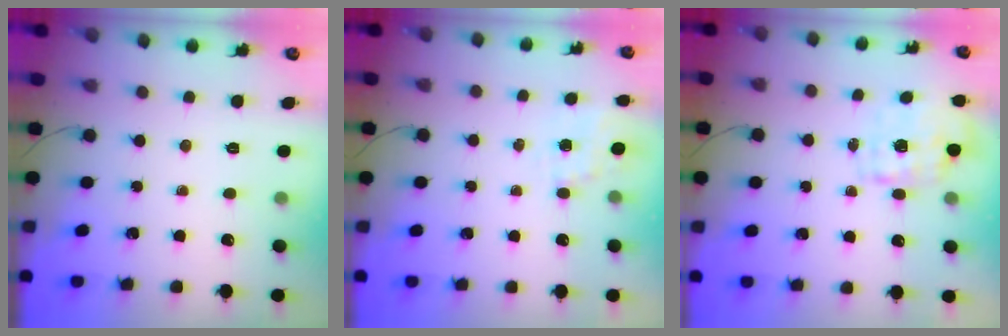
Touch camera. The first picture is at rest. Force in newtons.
{"total": 4.7, "press": 4.5, "slide": 1.4}
{"total": 1.7, "press": 1.6, "slide": 0.5}